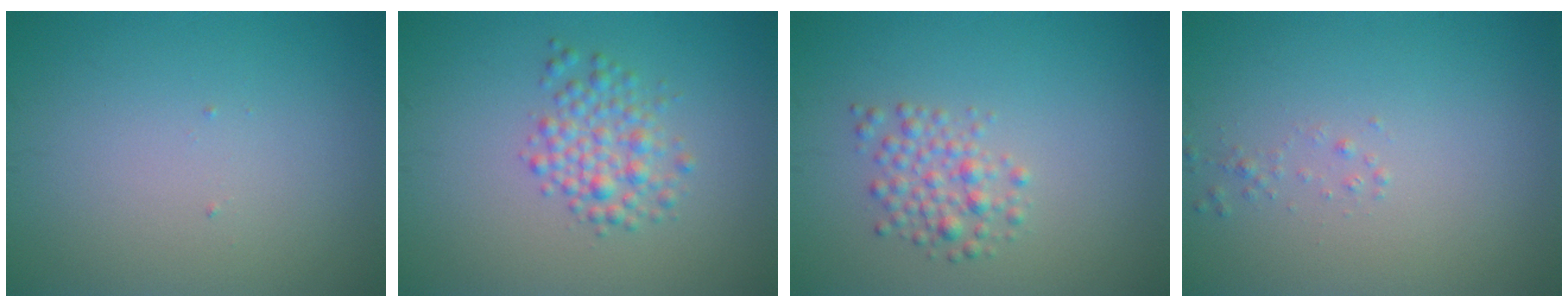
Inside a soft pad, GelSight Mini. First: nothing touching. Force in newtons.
{"total": 2.9, "press": 2.9, "slide": 0.0}
{"total": 2.3, "press": 2.3, "slide": 0.1}
{"total": 0.7, "press": 0.6, "slide": 0.1}